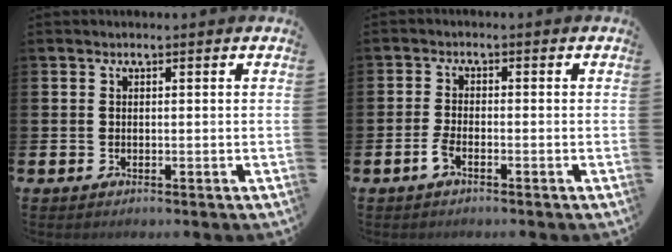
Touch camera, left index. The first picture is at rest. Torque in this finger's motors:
{"motor_torque": [0.06, 0.07, 0.00, 0.02]}